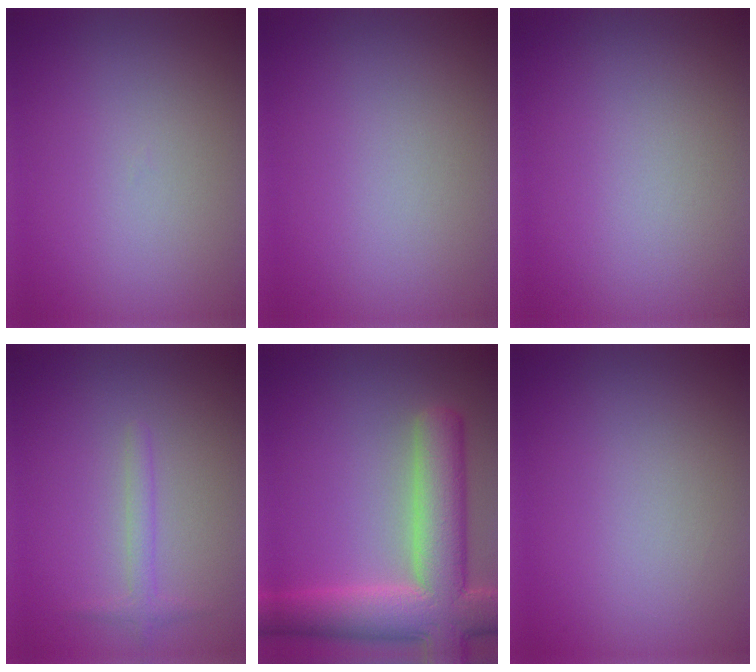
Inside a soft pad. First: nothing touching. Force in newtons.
{"total": 0.0}
{"total": 0.0}
{"total": 1.4, "press": 1.4, "slide": 0.0}
{"total": 9.7, "press": 9.7, "slide": 0.9}
{"total": 0.0}